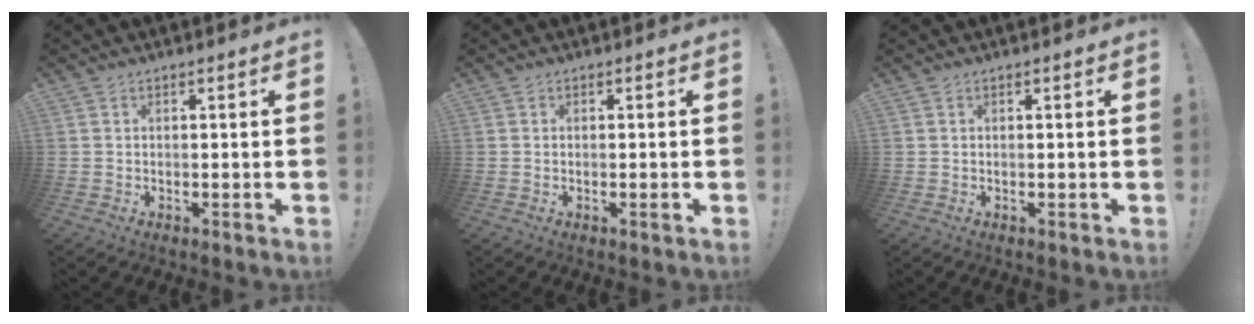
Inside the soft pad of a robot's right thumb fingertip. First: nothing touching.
{"total": 1.2, "force": [-0.3, -0.1, 1.1], "torque": [-0.019, 0.000, -0.006]}
{"total": 0.0}